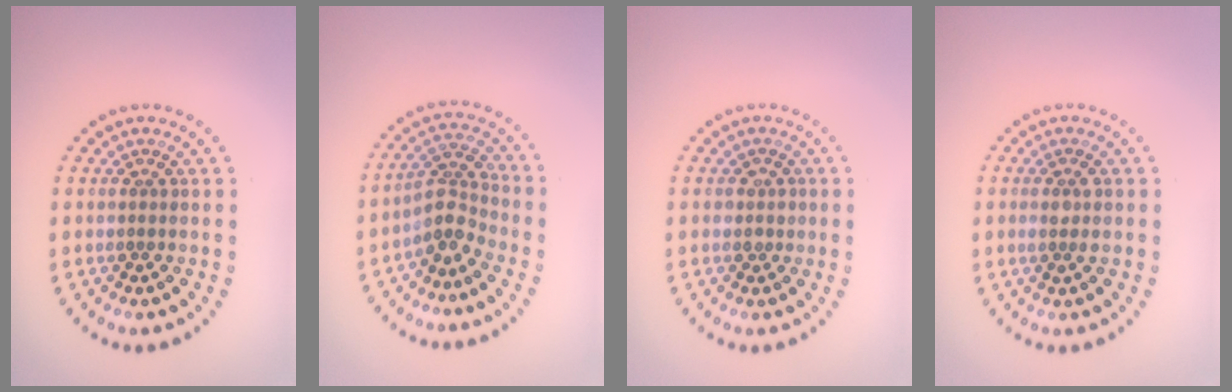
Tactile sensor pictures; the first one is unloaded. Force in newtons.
{"total": 2.8, "press": 2.1, "slide": 1.8}
{"total": 1.0, "press": 0.9, "slide": 0.5}
{"total": 1.5, "press": 1.3, "slide": 0.7}